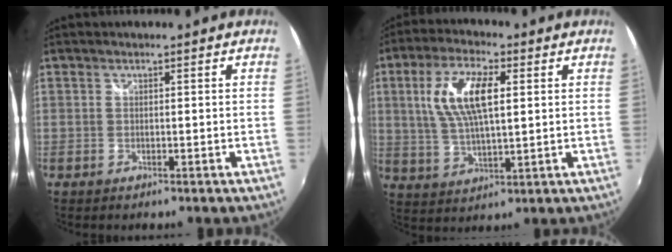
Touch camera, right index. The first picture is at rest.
{"total": 11.8, "force": [2.8, 4.7, 10.4], "torque": [-0.206, 0.011, 0.058]}